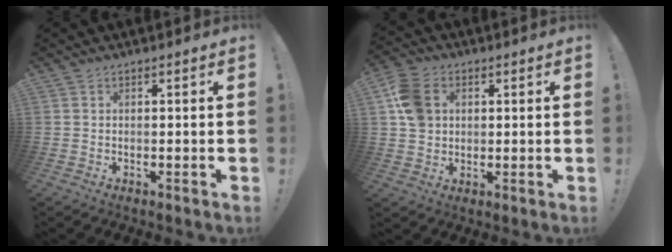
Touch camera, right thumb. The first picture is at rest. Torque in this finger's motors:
{"motor_torque": [0.82, 2.03, 0.83, 0.35, 0.03]}